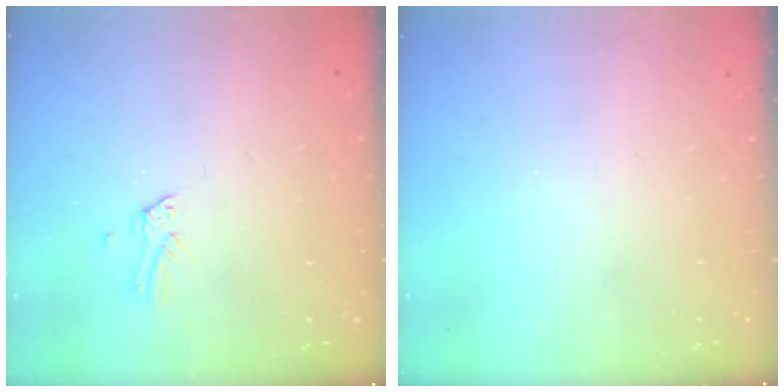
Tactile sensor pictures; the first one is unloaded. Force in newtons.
{"total": 0.0}